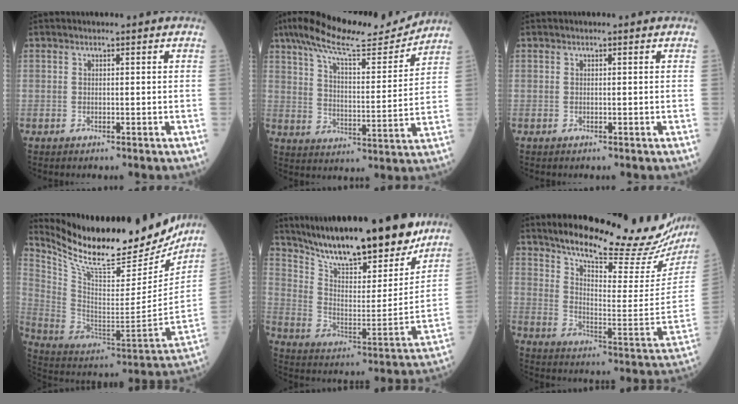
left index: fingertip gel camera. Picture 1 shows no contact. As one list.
[{"total": 15.8, "force": [13.9, 1.7, 7.3], "torque": [-0.132, 0.003, 0.216]}, {"total": 0.0}, {"total": 26.6, "force": [23.0, 6.2, 11.8], "torque": [-0.216, -0.050, 0.346]}, {"total": 23.0, "force": [19.5, 4.5, 11.3], "torque": [-0.184, -0.027, 0.295]}, {"total": 25.6, "force": [22.0, 2.7, 12.8], "torque": [-0.196, -0.070, 0.291]}]